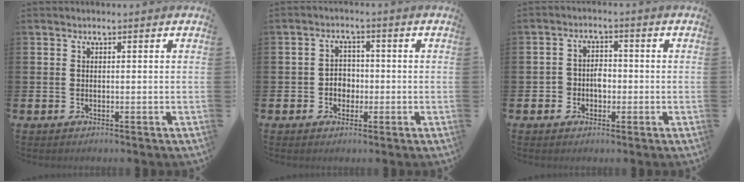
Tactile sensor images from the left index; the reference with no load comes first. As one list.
[{"total": 2.9, "force": [-0.8, 2.5, 1.3], "torque": [-0.017, 0.003, -0.023]}, {"total": 2.9, "force": [-0.9, 2.4, 1.3], "torque": [-0.017, 0.002, -0.026]}]